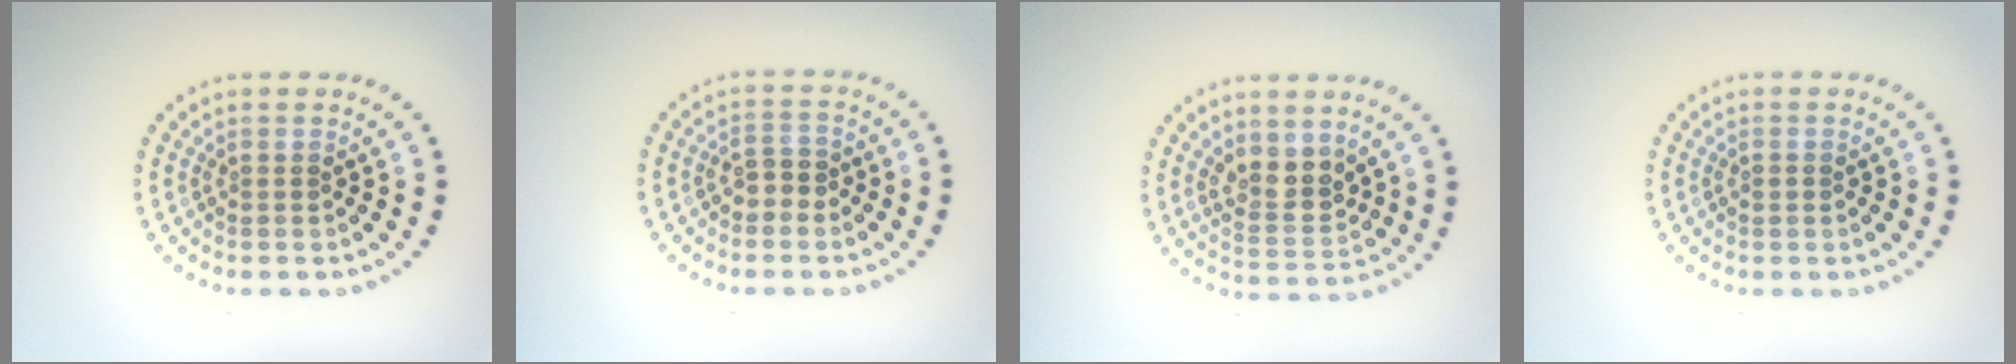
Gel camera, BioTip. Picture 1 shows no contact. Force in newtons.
{"total": 1.8, "press": 1.6, "slide": 0.7}
{"total": 3.2, "press": 2.9, "slide": 1.3}
{"total": 0.7, "press": 0.7, "slide": 0.1}